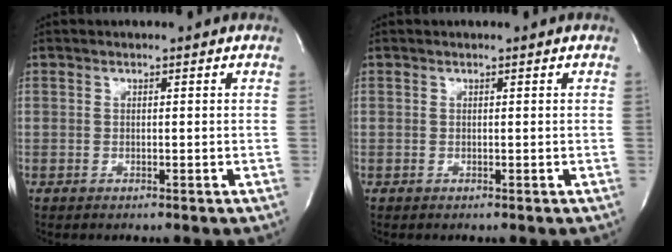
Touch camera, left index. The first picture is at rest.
{"total": 0.0}